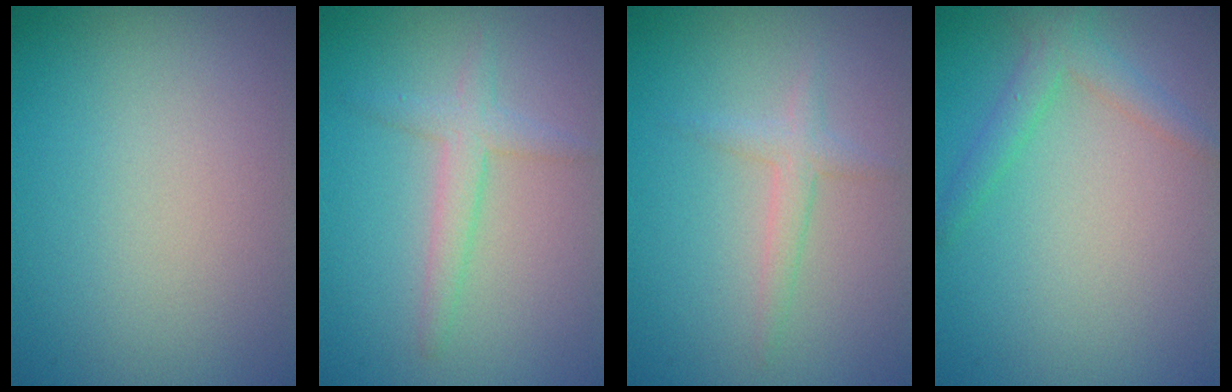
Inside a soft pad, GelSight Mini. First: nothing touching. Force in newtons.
{"total": 2.2, "press": 2.2, "slide": 0.0}
{"total": 1.7, "press": 1.7, "slide": 0.1}
{"total": 2.2, "press": 2.2, "slide": 0.0}